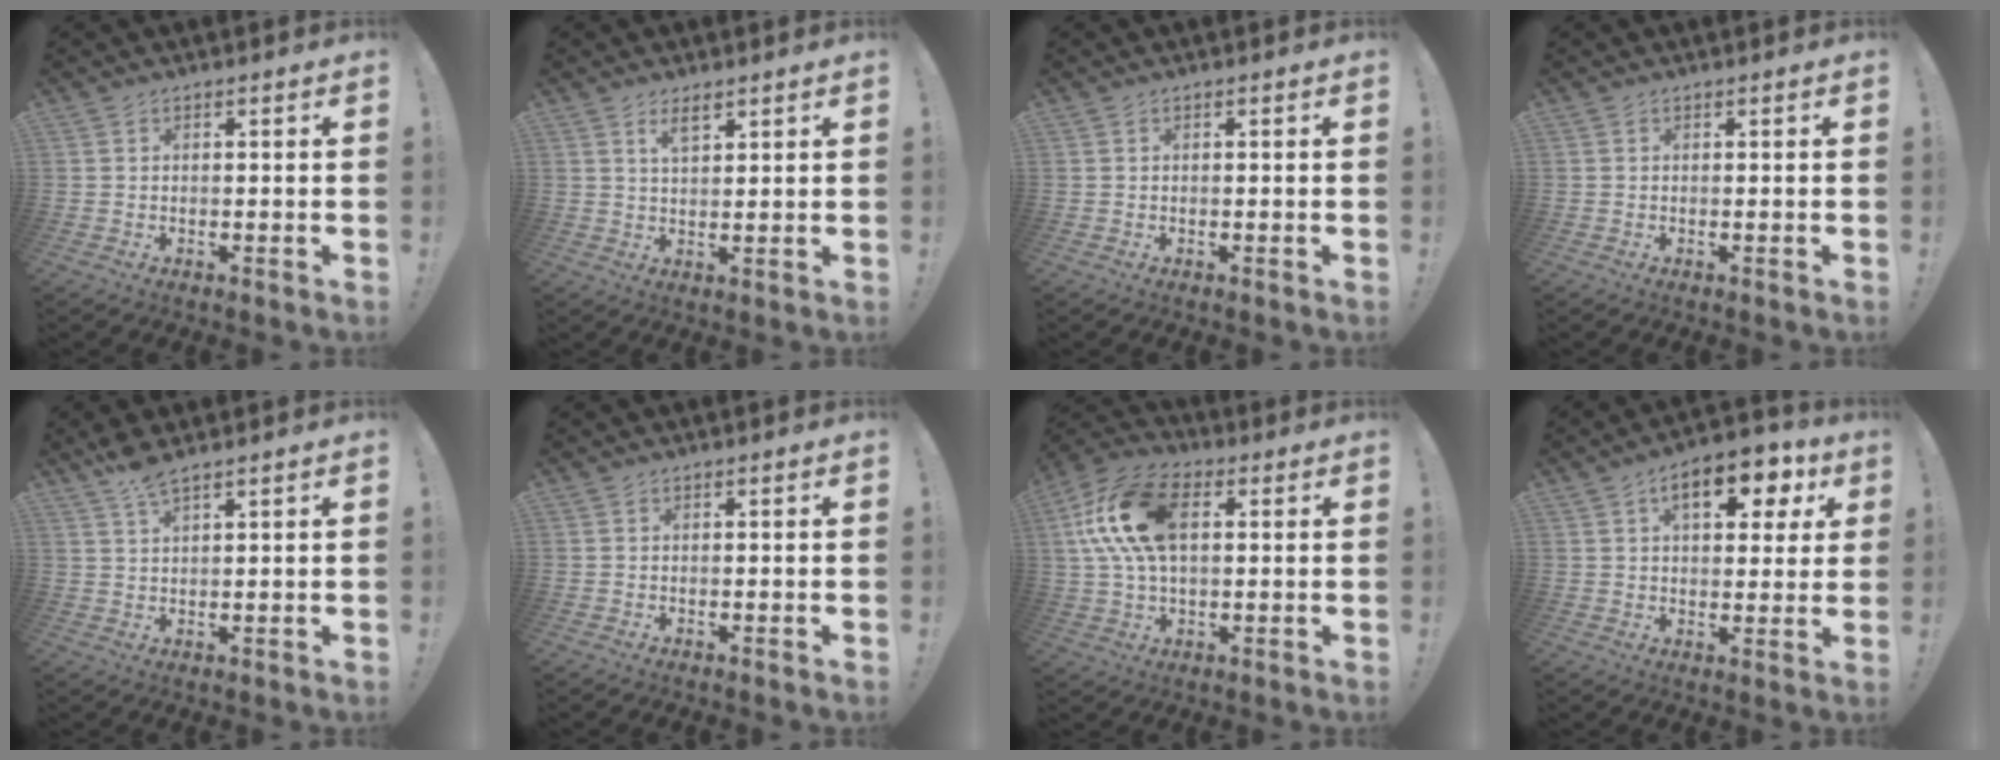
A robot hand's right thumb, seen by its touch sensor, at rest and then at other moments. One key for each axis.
{"total": 4.1, "fx": 3.0, "fy": 1.7, "fz": 2.2, "tx": -0.035, "ty": -0.011, "tz": 0.051}
{"total": 0.0}
{"total": 0.0}
{"total": 4.3, "fx": 3.7, "fy": 0.7, "fz": 2.2, "tx": -0.049, "ty": -0.014, "tz": 0.065}
{"total": 0.0}
{"total": 17.7, "fx": 3.8, "fy": 10.4, "fz": 13.8, "tx": -0.265, "ty": 0.010, "tz": 0.069}
{"total": 12.6, "fx": 5.3, "fy": 6.4, "fz": 9.5, "tx": -0.124, "ty": -0.017, "tz": 0.084}